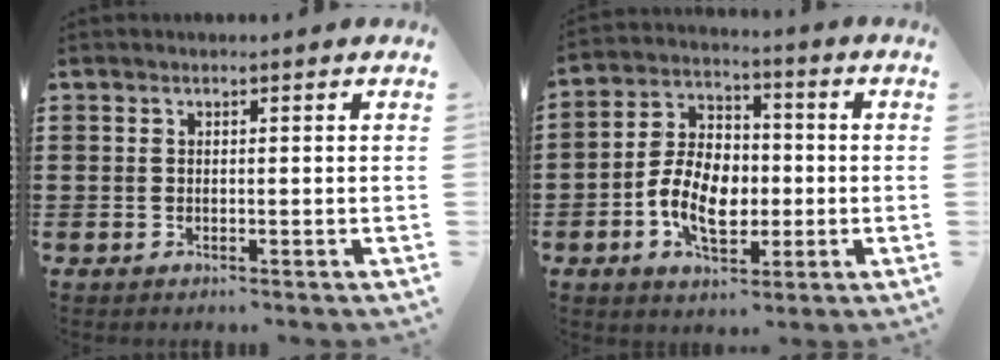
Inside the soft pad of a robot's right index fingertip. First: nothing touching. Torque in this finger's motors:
{"motor_torque": [2.14, 0.00, 0.45, 0.16]}